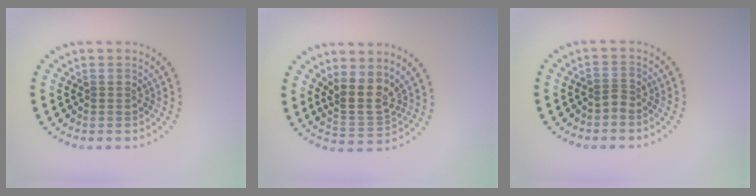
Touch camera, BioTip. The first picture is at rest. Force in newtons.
{"total": 3.5, "press": 3.0, "slide": 1.8}
{"total": 0.9, "press": 0.5, "slide": 0.7}